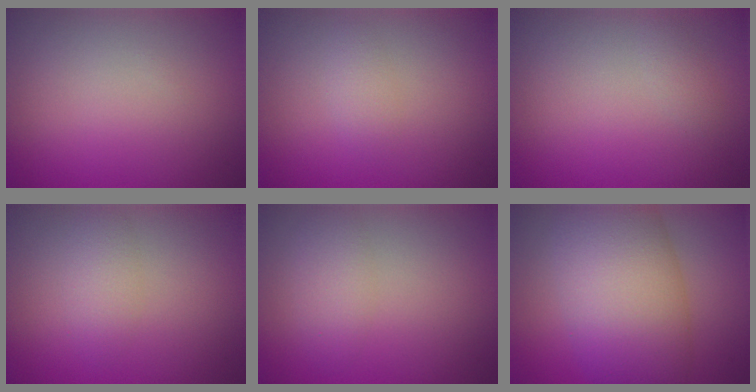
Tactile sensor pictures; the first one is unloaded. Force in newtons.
{"total": 1.3, "press": 1.3, "slide": 0.0}
{"total": 0.7, "press": 0.7, "slide": 0.0}
{"total": 2.0, "press": 2.0, "slide": 0.0}
{"total": 2.2, "press": 2.2, "slide": 0.1}
{"total": 10.5, "press": 10.5, "slide": 0.1}